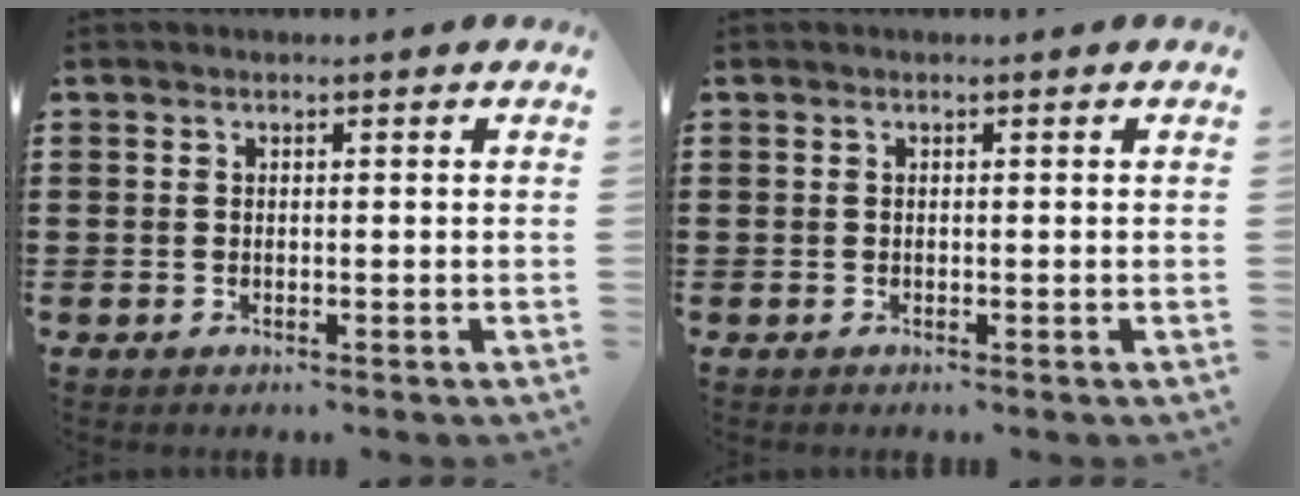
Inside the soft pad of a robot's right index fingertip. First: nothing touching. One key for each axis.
{"total": 0.0}